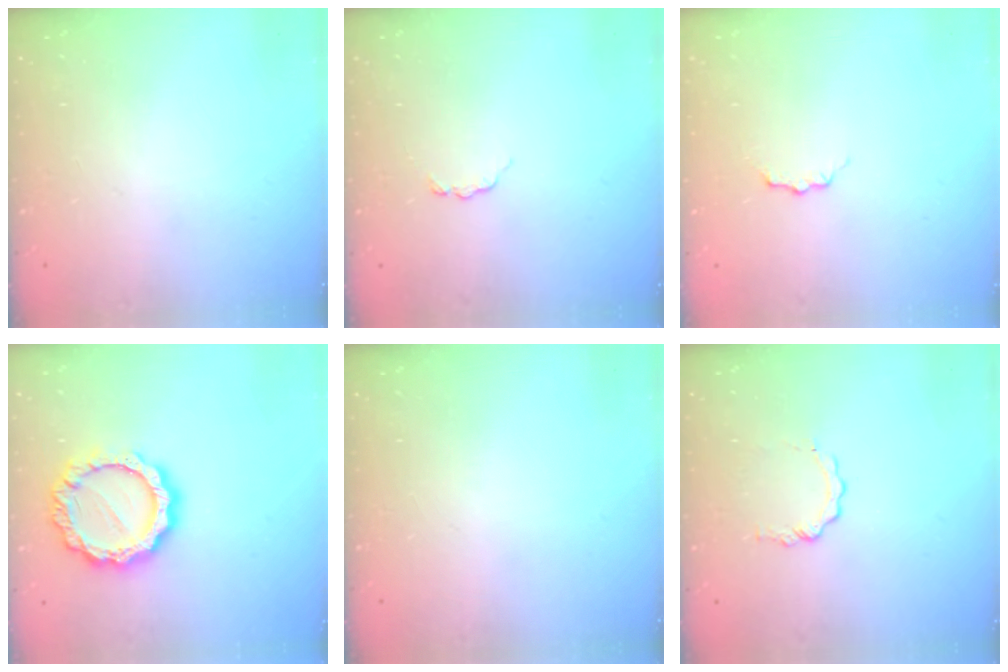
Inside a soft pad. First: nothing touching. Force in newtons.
{"total": 2.9, "press": 2.9, "slide": 0.4}
{"total": 3.7, "press": 3.7, "slide": 0.4}
{"total": 13.1, "press": 13.1, "slide": 1.1}
{"total": 0.0}
{"total": 4.5, "press": 4.4, "slide": 0.4}